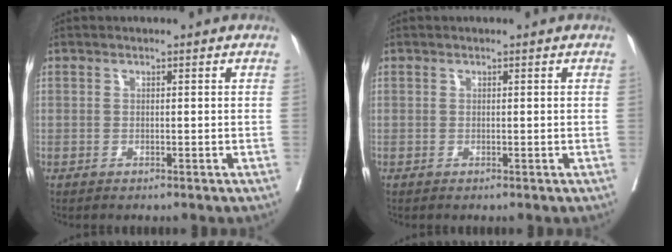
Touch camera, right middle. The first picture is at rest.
{"total": 0.0}